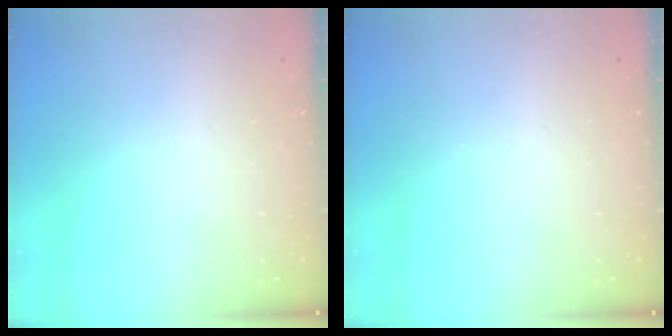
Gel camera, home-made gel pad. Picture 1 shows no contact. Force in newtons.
{"total": 0.0}